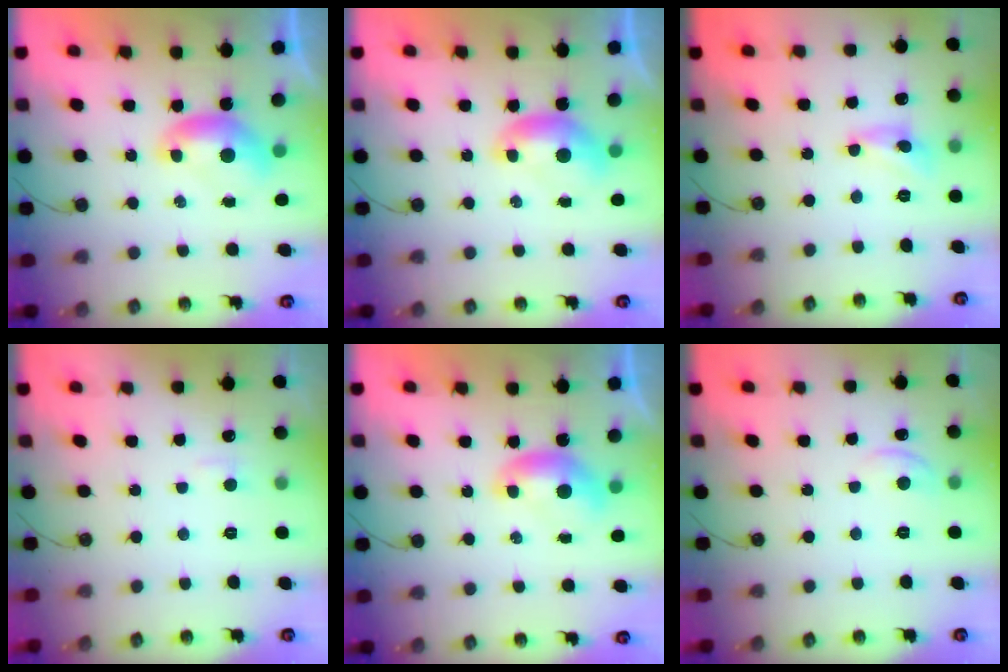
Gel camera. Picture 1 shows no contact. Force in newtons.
{"total": 0.0}
{"total": 2.5, "press": 2.5, "slide": 0.3}
{"total": 2.1, "press": 2.0, "slide": 0.6}
{"total": 0.0}
{"total": 0.6, "press": 0.0, "slide": 0.6}